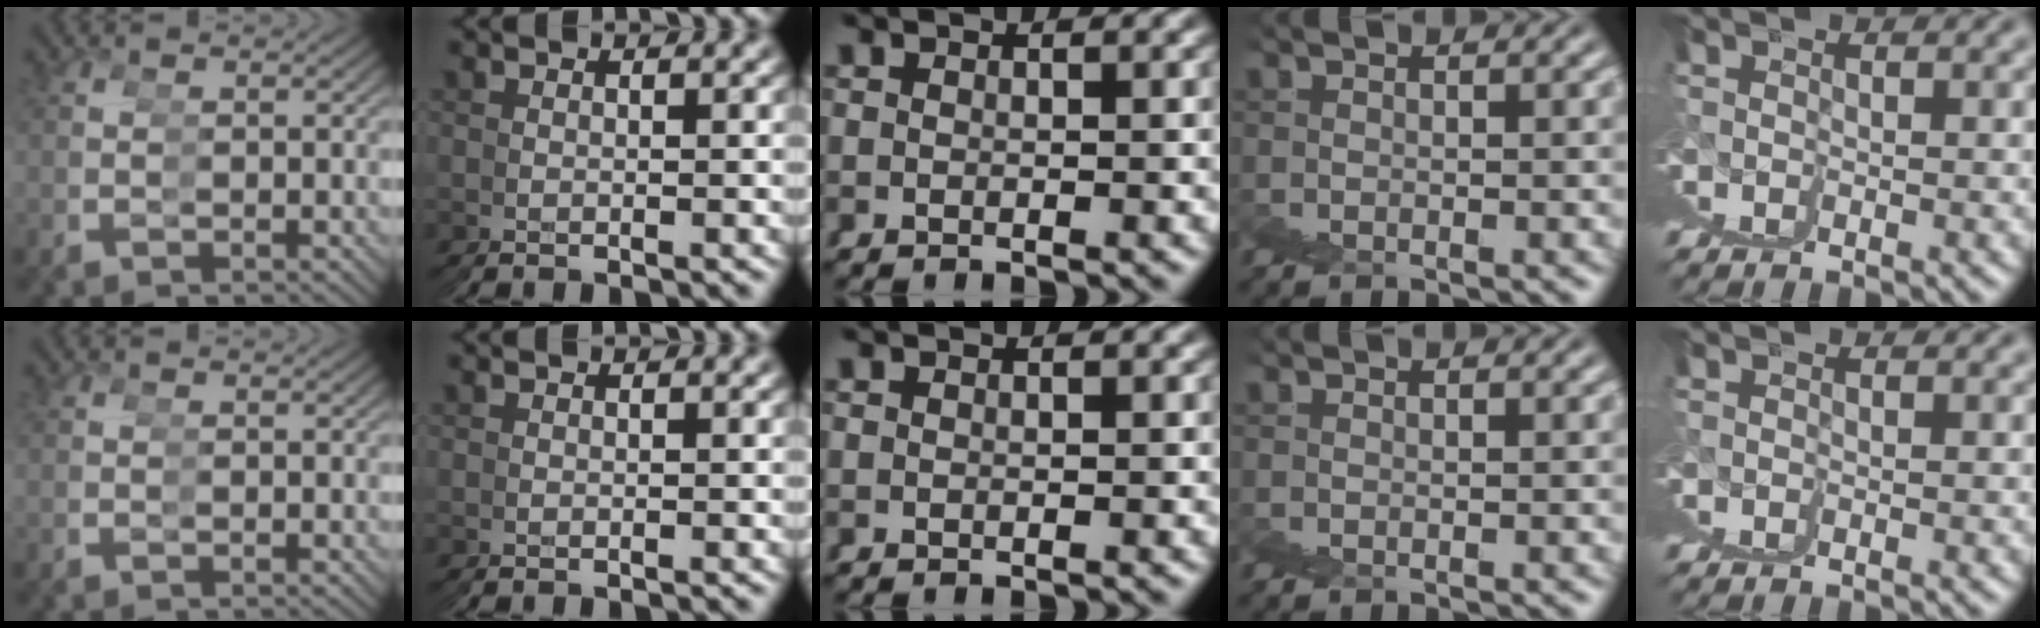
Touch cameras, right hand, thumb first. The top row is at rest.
{}